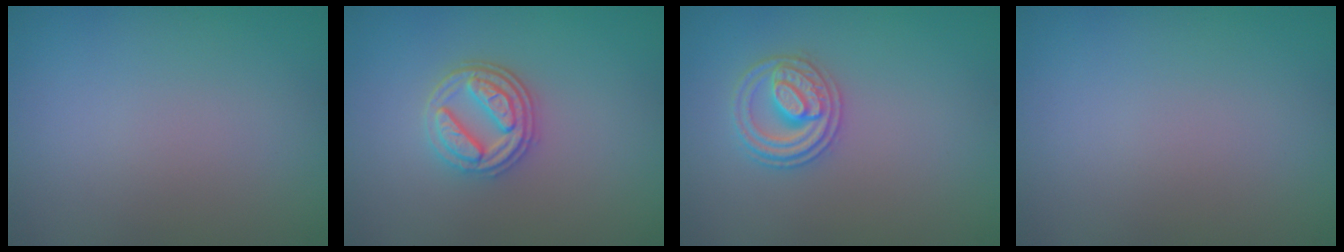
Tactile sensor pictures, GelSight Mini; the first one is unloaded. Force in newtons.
{"total": 3.4, "press": 3.0, "slide": 1.7}
{"total": 2.7, "press": 2.6, "slide": 0.3}
{"total": 0.0}